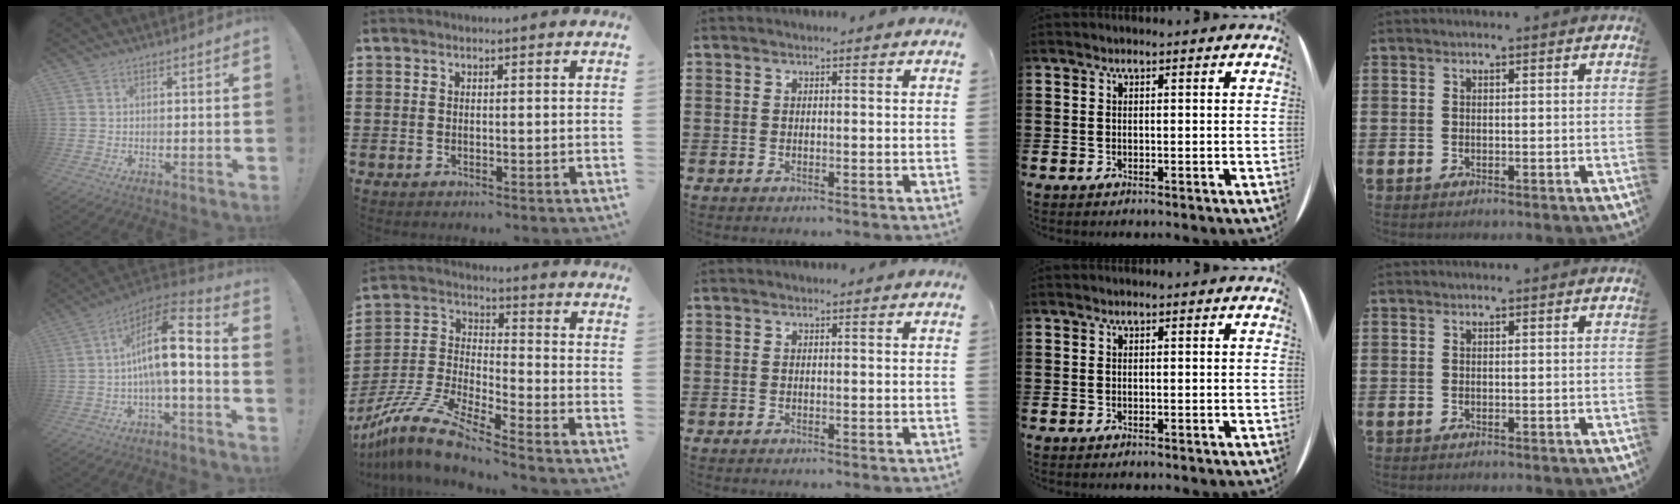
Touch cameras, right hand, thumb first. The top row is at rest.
{"thumb": {"total": 15.4, "force": [-0.1, 4.5, 14.7], "torque": [-0.240, 0.001, -0.007]}, "index": {"total": 9.8, "force": [-8.7, 0.8, 4.5], "torque": [-0.120, -0.006, -0.181]}}